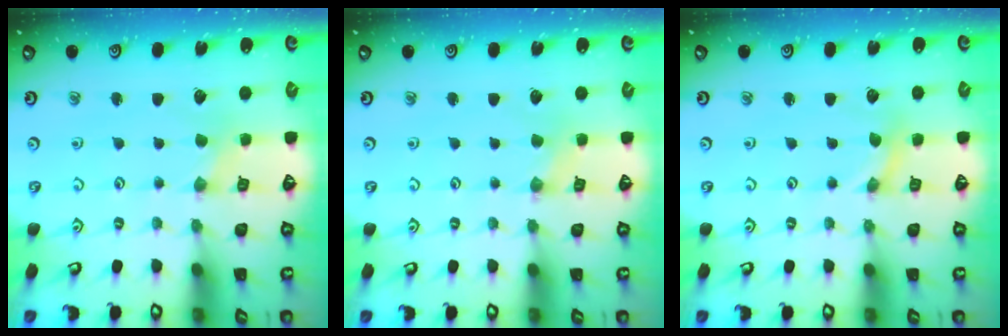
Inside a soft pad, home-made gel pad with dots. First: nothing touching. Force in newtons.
{"total": 1.2, "press": 1.1, "slide": 0.3}
{"total": 0.0}